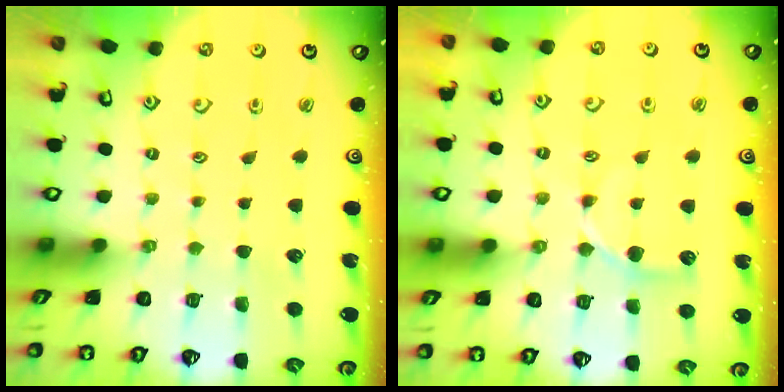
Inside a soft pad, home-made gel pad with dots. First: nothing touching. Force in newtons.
{"total": 5.6, "press": 5.5, "slide": 0.8}